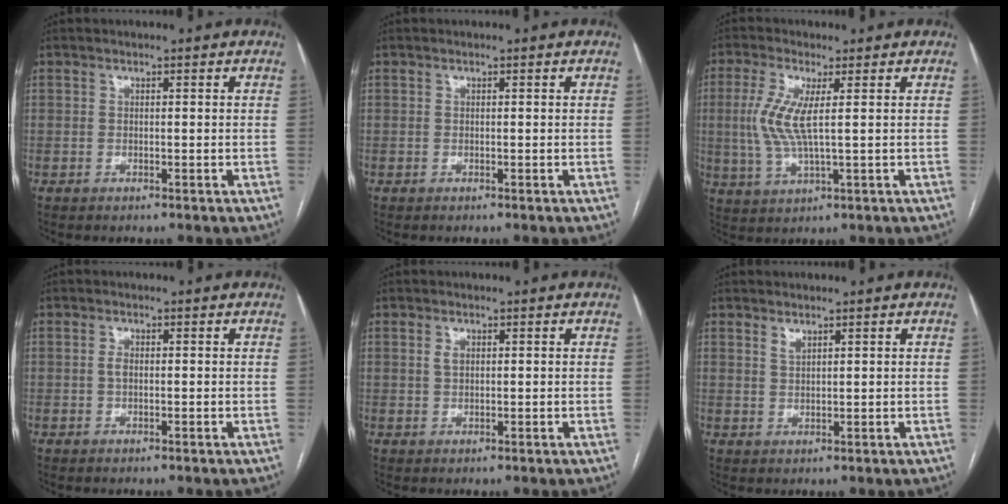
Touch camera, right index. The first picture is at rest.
{"total": 0.0}
{"total": 7.1, "force": [1.0, 1.2, 6.9], "torque": [-0.168, -0.002, 0.021]}
{"total": 1.4, "force": [0.0, 0.7, 1.2], "torque": [-0.023, 0.002, -0.002]}
{"total": 1.6, "force": [0.5, 1.0, 1.2], "torque": [-0.024, 0.003, 0.011]}
{"total": 1.4, "force": [1.1, 0.4, 0.7], "torque": [-0.013, -0.002, 0.023]}